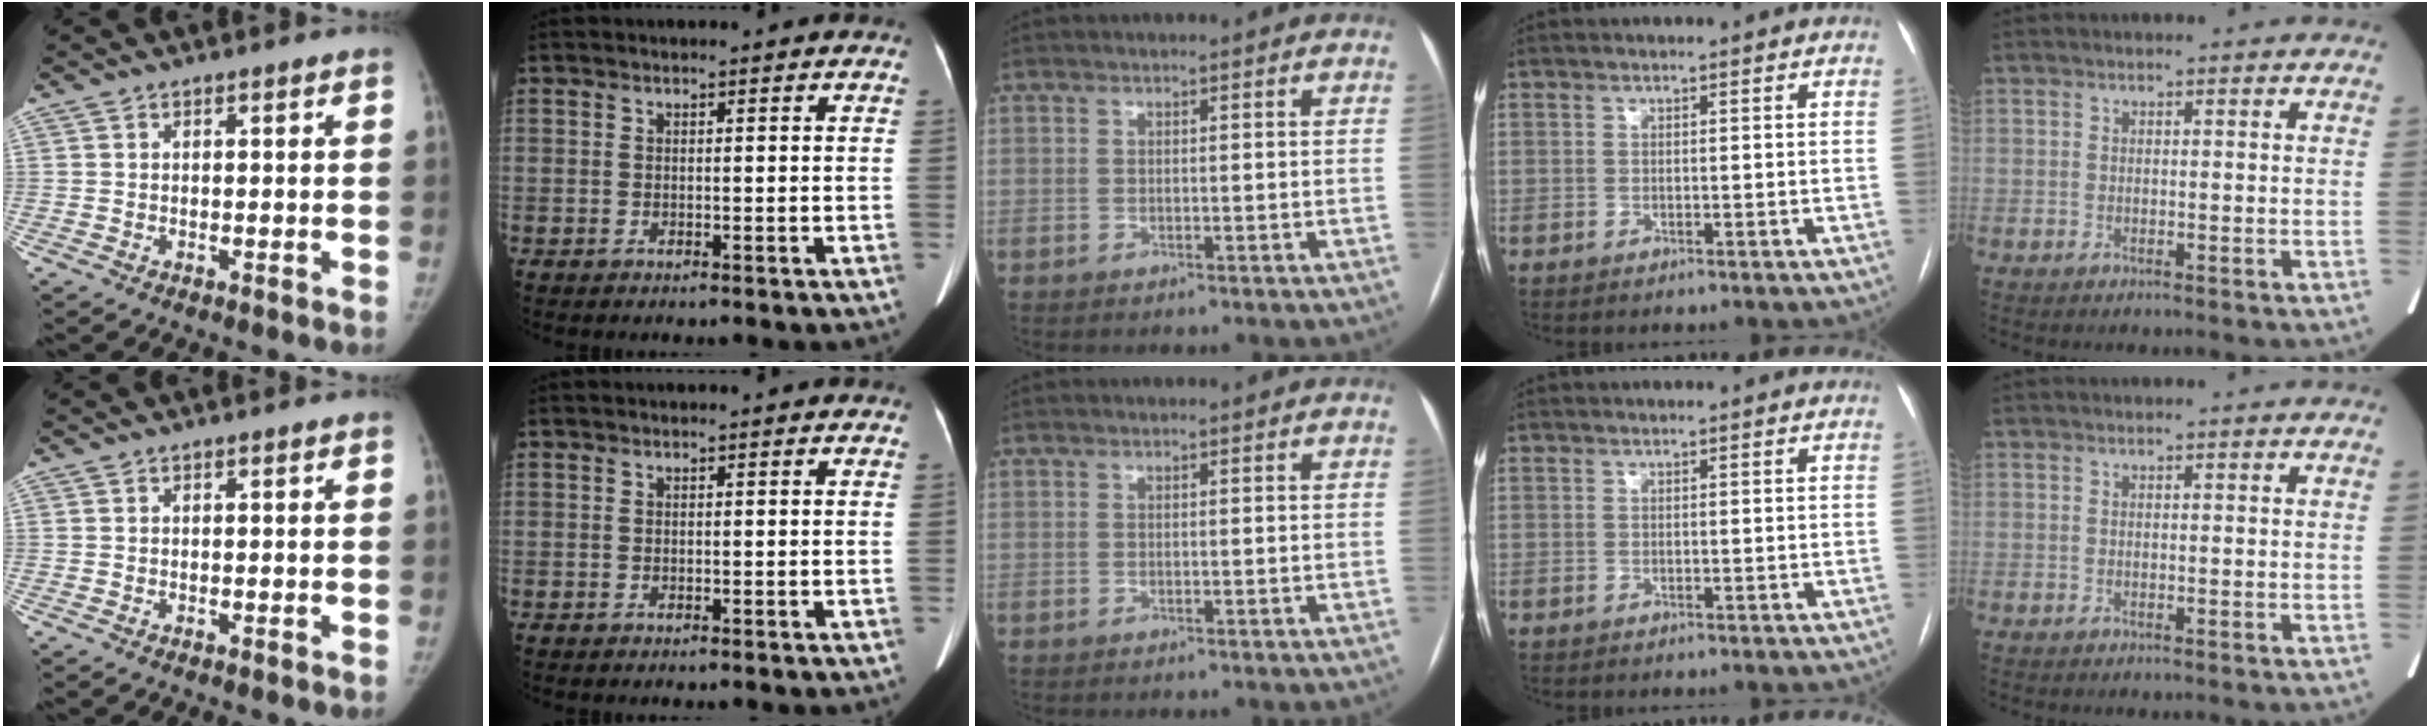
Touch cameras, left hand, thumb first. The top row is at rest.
{}